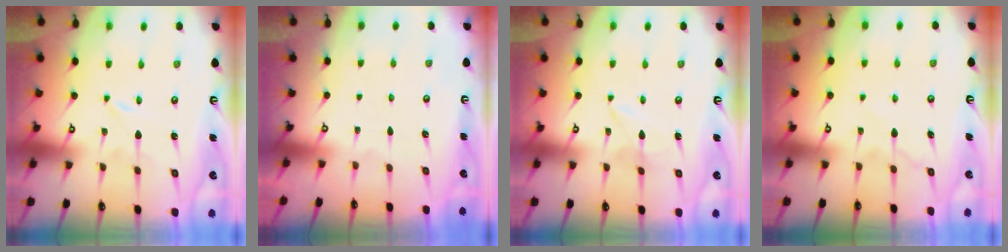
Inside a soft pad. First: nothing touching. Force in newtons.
{"total": 0.0}
{"total": 2.3, "press": 2.3, "slide": 0.3}
{"total": 7.8, "press": 7.7, "slide": 0.7}